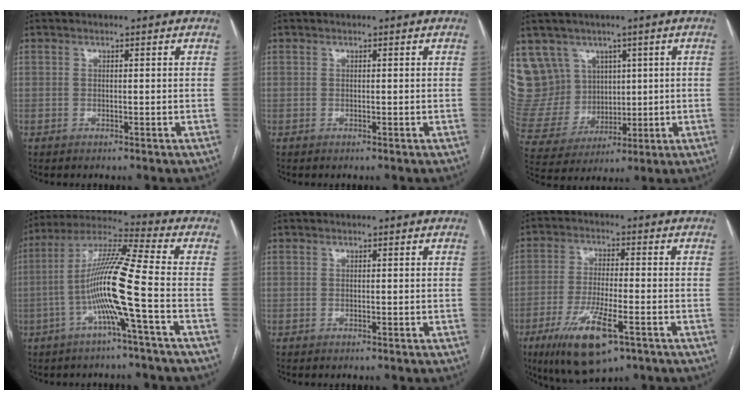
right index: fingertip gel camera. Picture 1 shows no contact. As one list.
[{"total": 0.0}, {"total": 12.8, "force": [6.5, 10.9, 2.0], "torque": [-0.068, 0.063, 0.159]}, {"total": 12.6, "force": [-3.3, -1.3, 12.1], "torque": [-0.233, 0.009, -0.072]}, {"total": 0.0}, {"total": 12.0, "force": [-6.1, 2.8, 9.9], "torque": [-0.195, -0.024, -0.097]}]